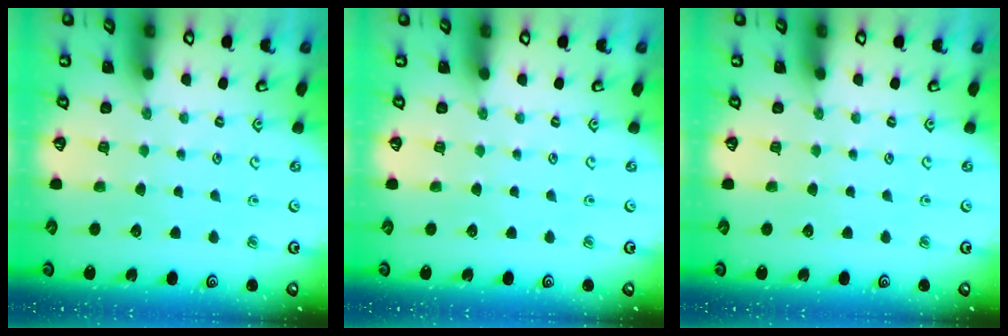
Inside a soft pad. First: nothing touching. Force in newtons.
{"total": 0.0}
{"total": 0.0}